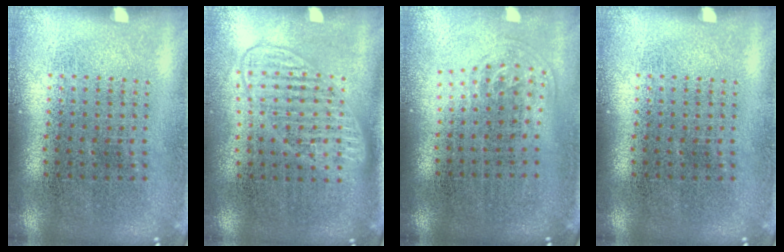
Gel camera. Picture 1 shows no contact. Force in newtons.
{"total": 1.5, "press": 1.3, "slide": 0.7}
{"total": 0.9, "press": 0.6, "slide": 0.7}
{"total": 0.0}